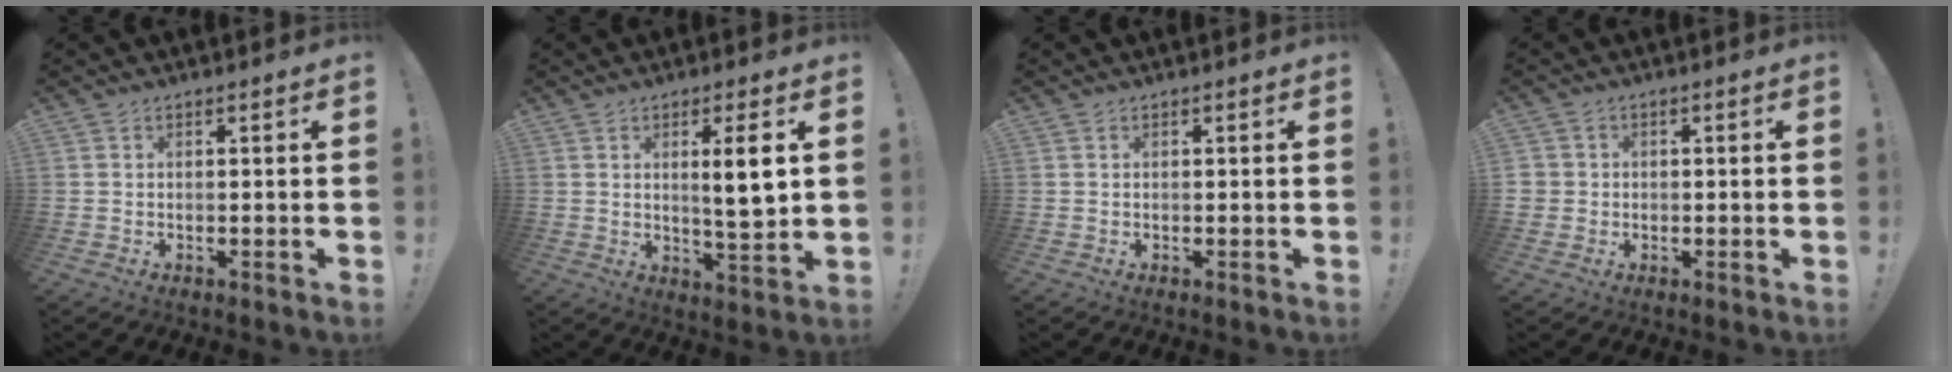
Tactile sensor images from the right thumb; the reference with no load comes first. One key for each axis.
{"total": 7.8, "fx": 2.0, "fy": 0.9, "fz": 7.5, "tx": -0.111, "ty": -0.012, "tz": 0.025}
{"total": 0.0}
{"total": 2.5, "fx": 0.0, "fy": 2.4, "fz": 0.6, "tx": -0.005, "ty": 0.003, "tz": 0.000}